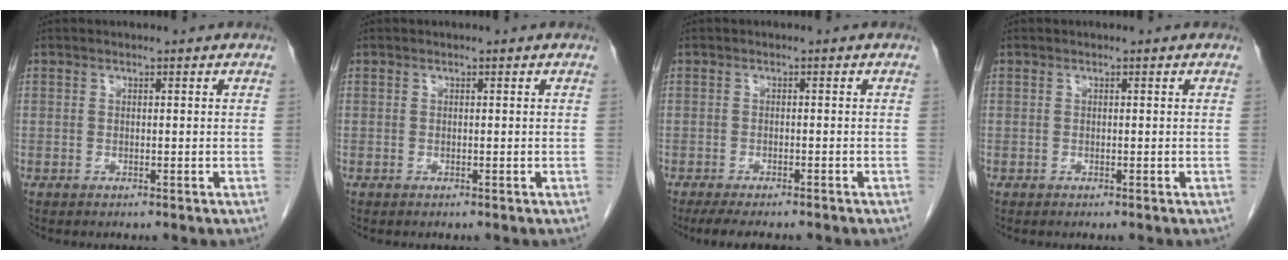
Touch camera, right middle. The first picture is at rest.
{"total": 0.0}
{"total": 7.0, "force": [-5.8, 1.5, 3.6], "torque": [-0.047, -0.010, -0.083]}
{"total": 0.0}